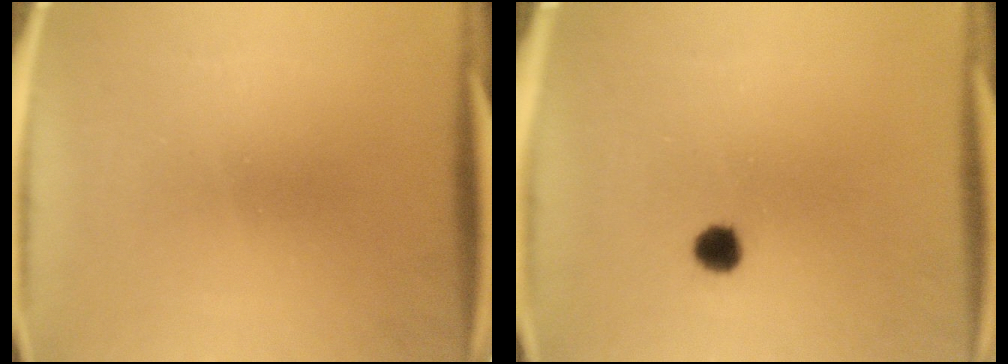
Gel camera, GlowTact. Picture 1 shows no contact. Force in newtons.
{"total": 3.0}